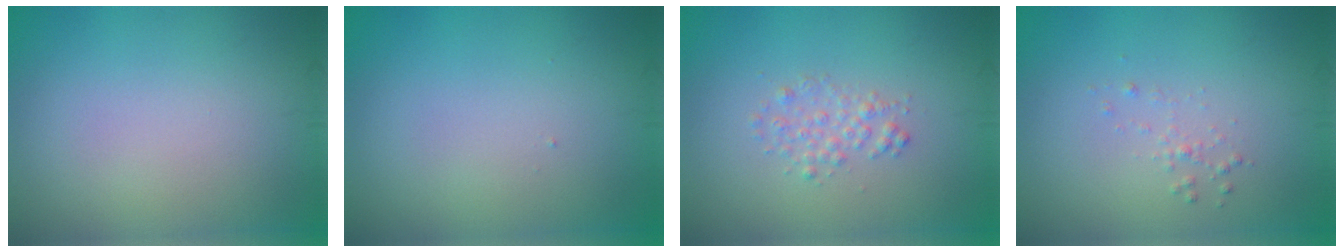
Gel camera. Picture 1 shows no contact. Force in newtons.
{"total": 0.0}
{"total": 1.5, "press": 1.5, "slide": 0.0}
{"total": 0.7, "press": 0.7, "slide": 0.1}